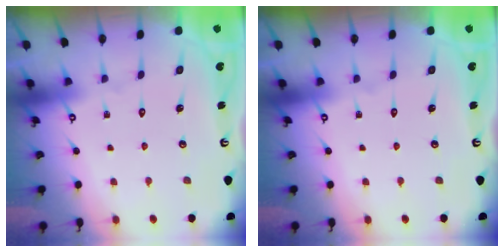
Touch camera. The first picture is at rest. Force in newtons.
{"total": 0.0}